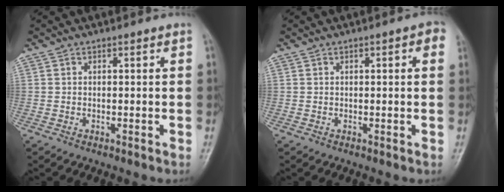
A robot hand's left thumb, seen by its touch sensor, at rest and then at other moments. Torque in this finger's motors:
{"motor_torque": [-0.06, 0.15, -0.03, -0.04, 0.05]}